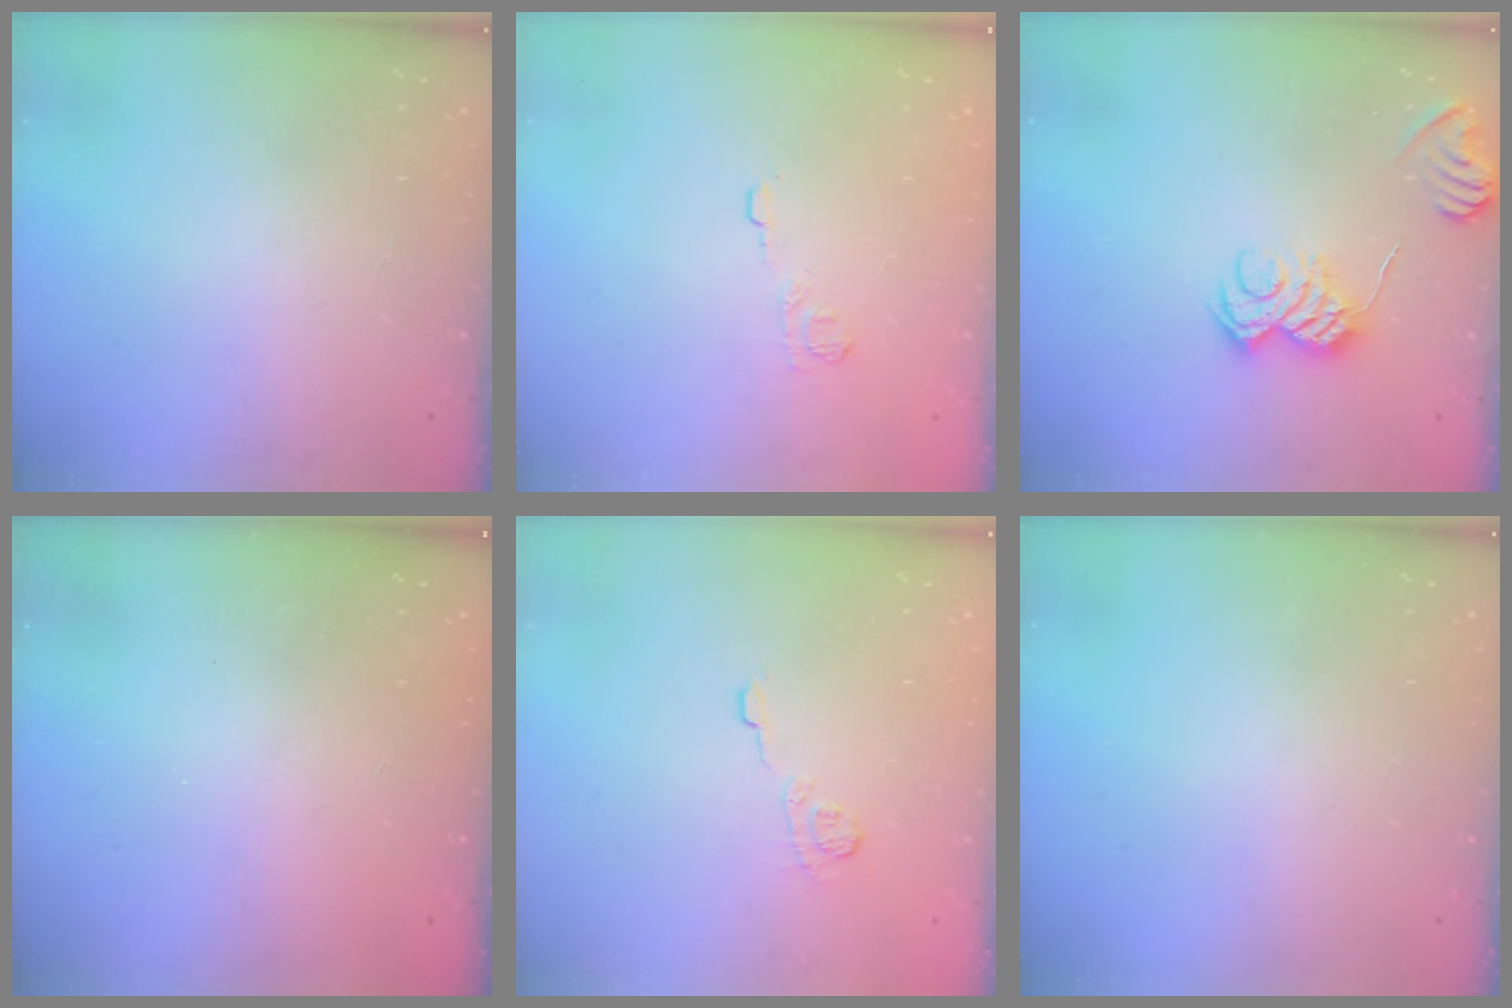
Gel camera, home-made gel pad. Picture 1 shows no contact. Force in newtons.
{"total": 3.9, "press": 3.7, "slide": 1.3}
{"total": 7.4, "press": 7.3, "slide": 1.3}
{"total": 2.5, "press": 2.4, "slide": 0.8}
{"total": 4.5, "press": 4.3, "slide": 1.1}
{"total": 0.0}